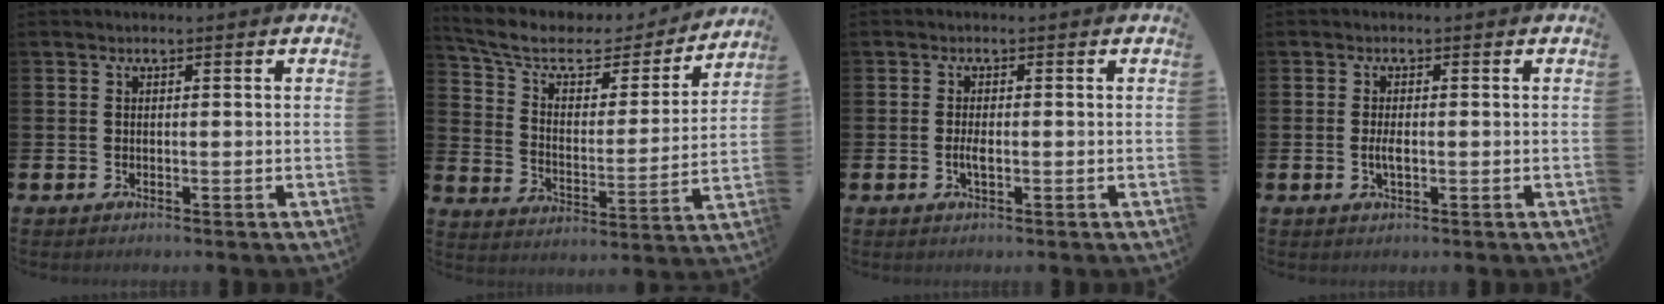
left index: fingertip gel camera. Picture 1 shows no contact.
{"total": 8.7, "force": [6.9, 3.8, 3.7], "torque": [-0.106, -0.042, 0.113]}
{"total": 1.8, "force": [-0.3, 0.6, 1.7], "torque": [-0.031, 0.000, -0.006]}
{"total": 2.0, "force": [-0.2, 0.7, 1.8], "torque": [-0.034, 0.001, -0.004]}